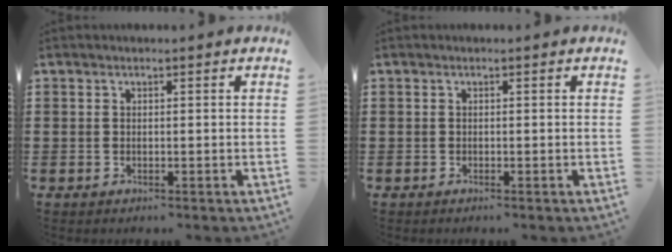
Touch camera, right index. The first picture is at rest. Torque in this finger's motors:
{"motor_torque": [0.74, 0.69, 0.03, 0.01]}